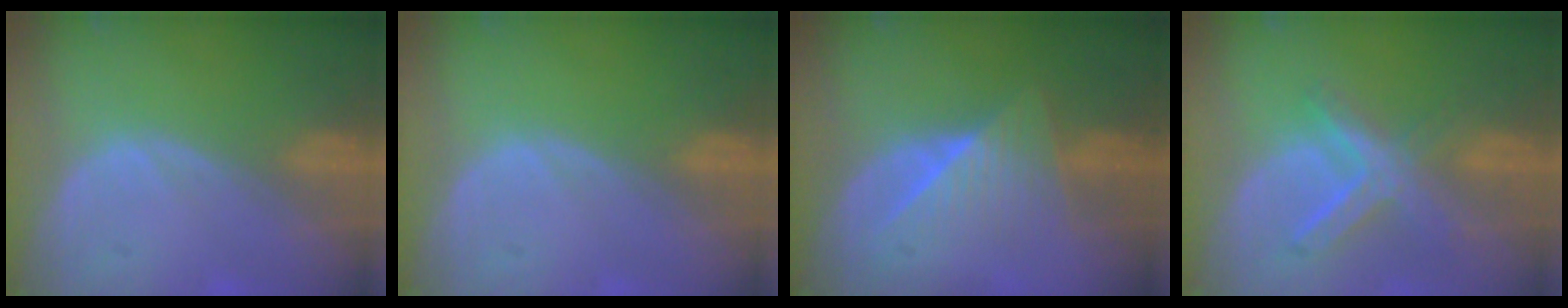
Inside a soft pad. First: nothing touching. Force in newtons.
{"total": 0.0}
{"total": 6.5, "press": 6.0, "slide": 2.7}
{"total": 6.9, "press": 6.2, "slide": 3.0}